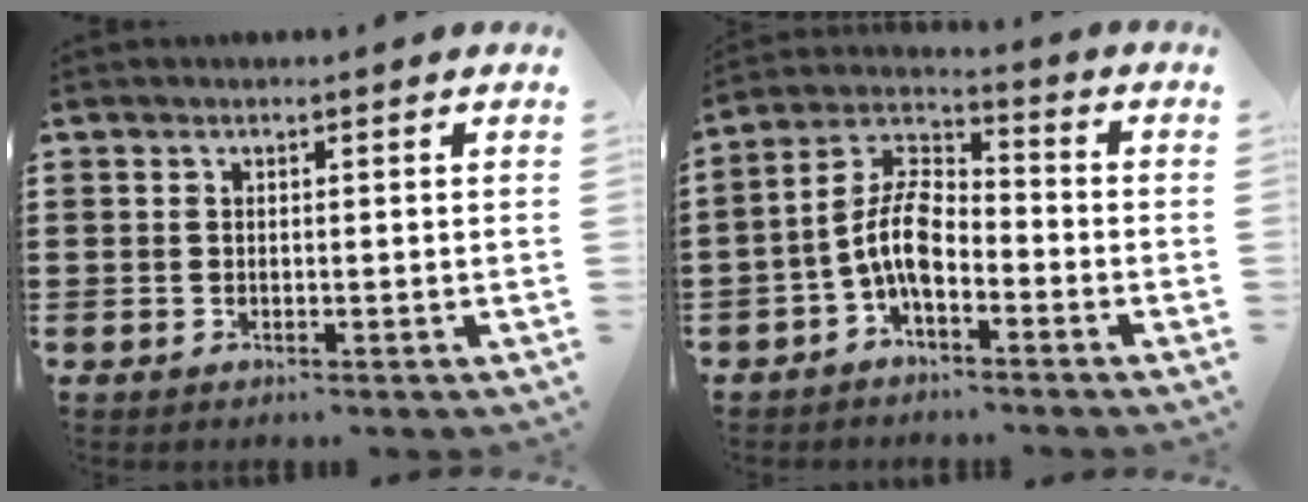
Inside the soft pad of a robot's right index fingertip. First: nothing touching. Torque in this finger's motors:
{"motor_torque": [2.14, 0.00, 1.05, 0.21]}